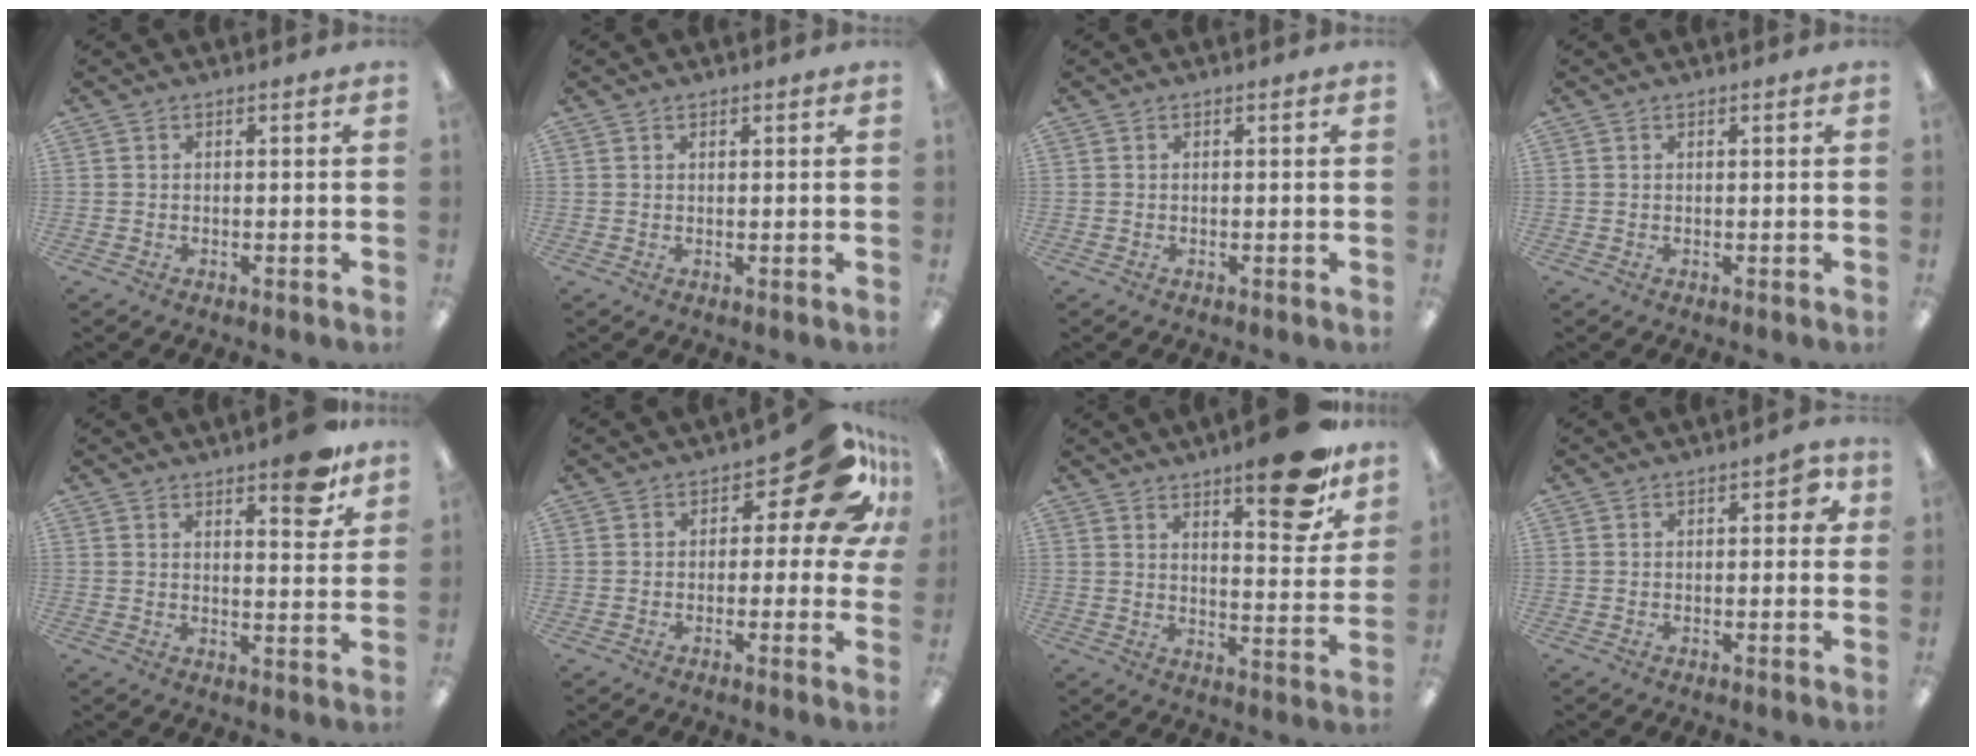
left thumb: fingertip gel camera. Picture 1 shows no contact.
{"total": 0.6, "force": [0.5, 0.3, 0.2], "torque": [0.002, -0.001, 0.007]}
{"total": 0.0}
{"total": 0.0}
{"total": 8.1, "force": [5.9, 2.6, 4.8], "torque": [-0.046, -0.039, 0.094]}
{"total": 14.0, "force": [6.9, 6.2, 10.5], "torque": [-0.135, -0.042, 0.115]}
{"total": 14.5, "force": [10.3, 4.1, 9.5], "torque": [-0.114, -0.068, 0.162]}
{"total": 4.3, "force": [1.1, 2.3, 3.4], "torque": [-0.044, 0.002, 0.015]}